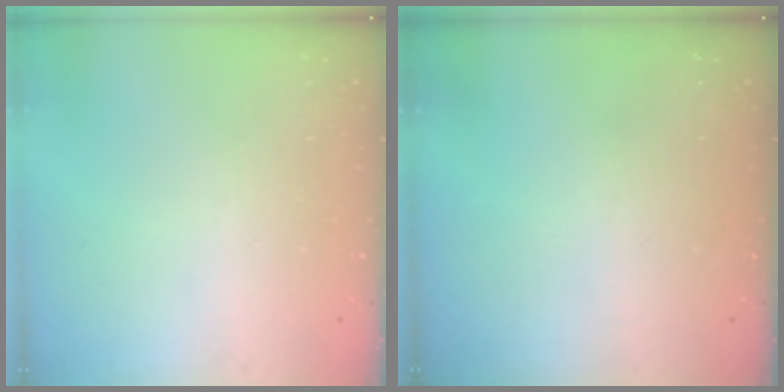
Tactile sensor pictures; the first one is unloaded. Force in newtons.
{"total": 0.0}